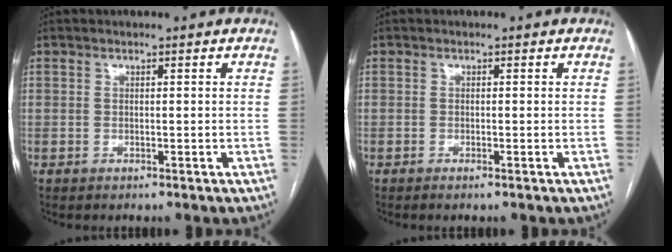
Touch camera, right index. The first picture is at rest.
{"total": 0.7, "force": [-0.5, -0.1, 0.5], "torque": [-0.011, 0.000, -0.008]}